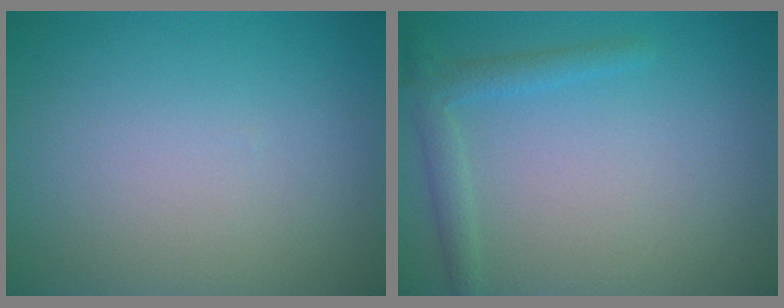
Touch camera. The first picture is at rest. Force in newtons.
{"total": 2.0, "press": 2.0, "slide": 0.1}